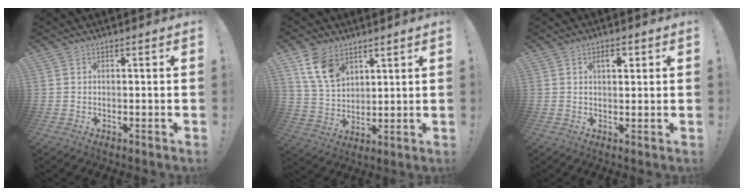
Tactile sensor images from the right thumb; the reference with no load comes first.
{"total": 11.4, "force": [6.7, 7.3, 5.6], "torque": [-0.102, -0.027, 0.135]}
{"total": 3.9, "force": [1.5, 1.7, 3.2], "torque": [-0.034, -0.005, 0.017]}